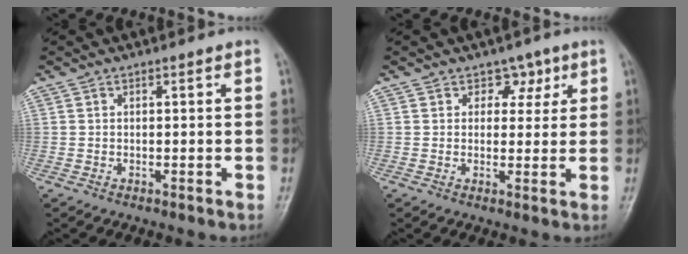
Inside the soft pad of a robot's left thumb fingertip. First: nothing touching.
{"total": 3.8, "force": [2.0, 2.8, 1.5], "torque": [0.014, -0.008, 0.025]}